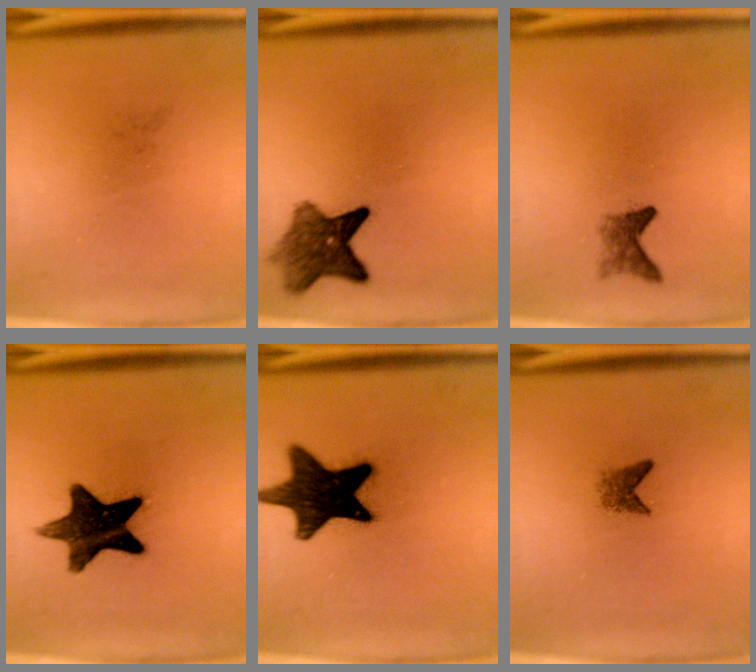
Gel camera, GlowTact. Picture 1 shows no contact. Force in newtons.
{"total": 6.6}
{"total": 2.1}
{"total": 13.6}
{"total": 16.2}
{"total": 1.6}